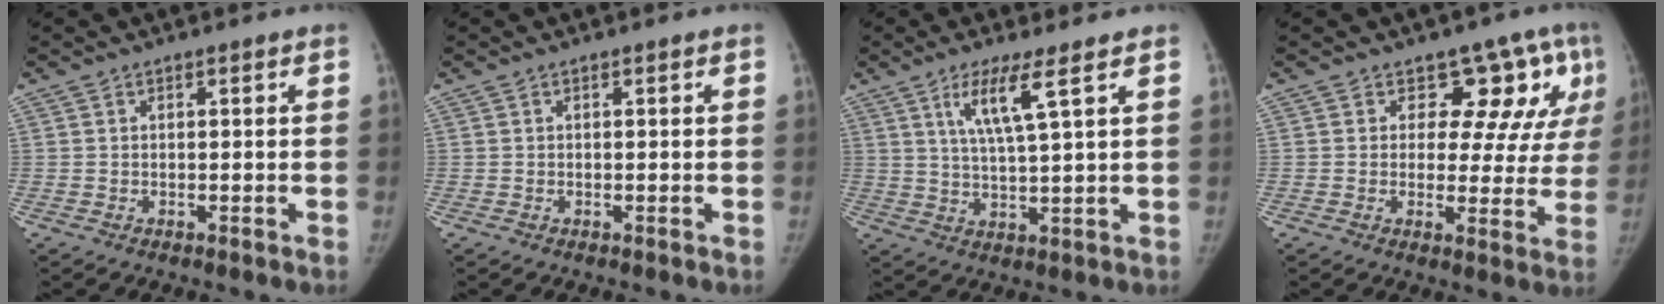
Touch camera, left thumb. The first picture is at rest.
{"total": 0.0}
{"total": 7.1, "force": [3.6, 0.2, 6.1], "torque": [-0.122, -0.027, 0.075]}
{"total": 10.7, "force": [5.9, 6.8, 5.7], "torque": [-0.015, -0.026, 0.059]}